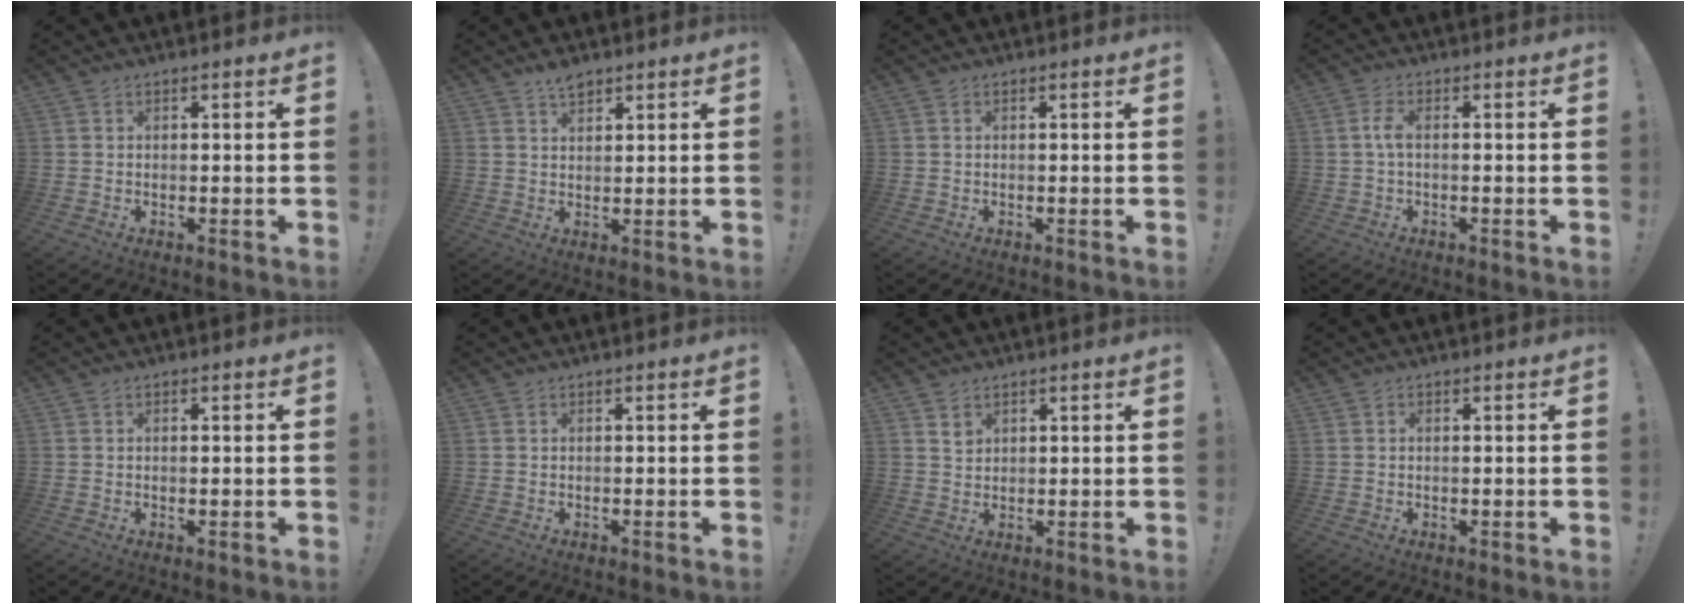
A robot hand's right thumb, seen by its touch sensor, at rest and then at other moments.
{"total": 3.7, "force": [3.0, 1.6, 1.6], "torque": [-0.024, -0.017, 0.053]}
{"total": 0.0}
{"total": 3.6, "force": [-0.3, 1.2, 3.4], "torque": [-0.069, 0.005, -0.006]}
{"total": 0.0}
{"total": 0.0}
{"total": 2.5, "force": [1.8, 1.6, 0.6], "torque": [0.000, -0.014, 0.032]}
{"total": 0.5, "force": [-0.1, 0.3, 0.4], "torque": [-0.004, -0.001, -0.002]}